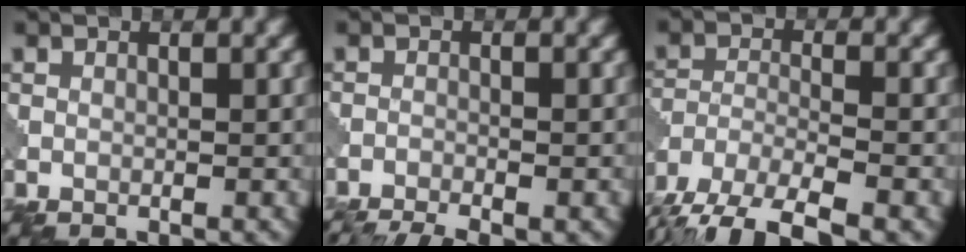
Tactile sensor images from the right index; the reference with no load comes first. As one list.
[{"total": 6.7, "force": [-5.9, 1.6, 2.8], "torque": [-0.044, -0.019, -0.084]}, {"total": 8.3, "force": [-6.3, 2.7, 4.8], "torque": [-0.087, -0.013, -0.118]}]